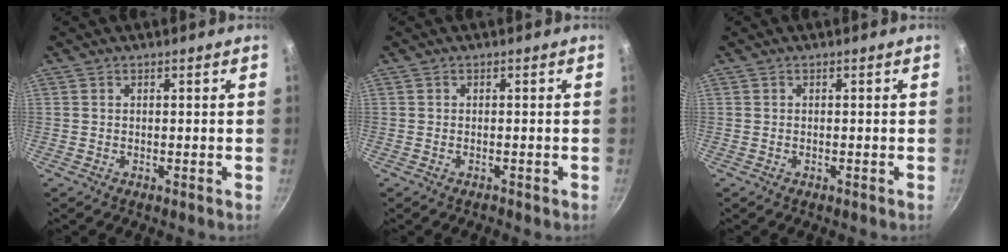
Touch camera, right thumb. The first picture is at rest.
{"total": 0.6, "force": [-0.5, 0.2, 0.2], "torque": [-0.005, 0.009, -0.006]}
{"total": 0.0}